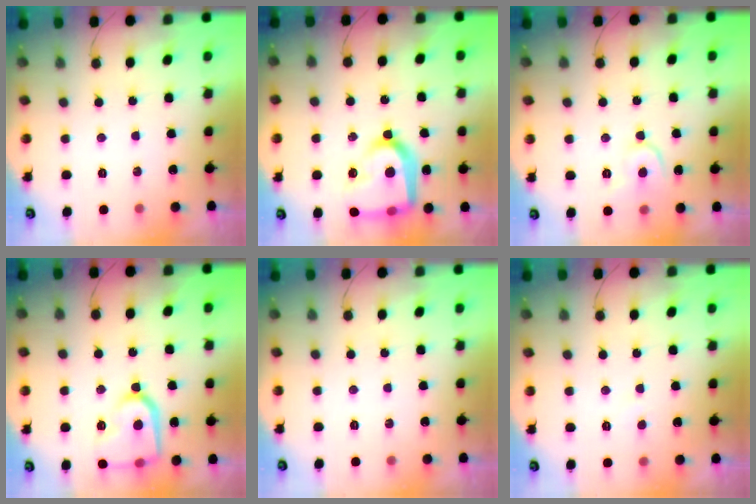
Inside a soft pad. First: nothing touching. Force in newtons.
{"total": 21.7, "press": 21.7, "slide": 1.8}
{"total": 8.0, "press": 7.9, "slide": 0.9}
{"total": 16.8, "press": 16.7, "slide": 1.6}
{"total": 0.0}
{"total": 2.1, "press": 2.1, "slide": 0.2}